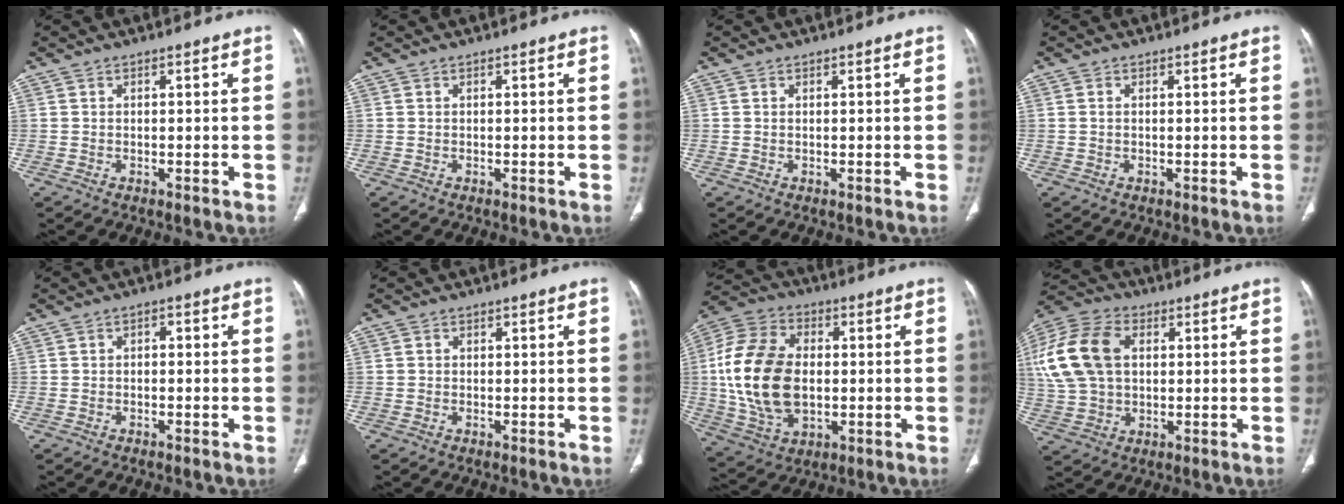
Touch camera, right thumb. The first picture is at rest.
{"total": 0.0}
{"total": 0.0}
{"total": 0.5, "force": [0.0, 0.3, 0.5], "torque": [-0.013, 0.001, 0.002]}
{"total": 1.0, "force": [-0.2, 0.7, 0.7], "torque": [-0.002, 0.005, -0.007]}
{"total": 0.6, "force": [0.0, 0.6, 0.2], "torque": [0.000, 0.002, 0.001]}
{"total": 19.7, "force": [0.2, 12.9, 14.9], "torque": [-0.289, 0.006, 0.011]}
{"total": 16.8, "force": [3.4, 11.3, 12.0], "torque": [-0.245, 0.016, 0.063]}